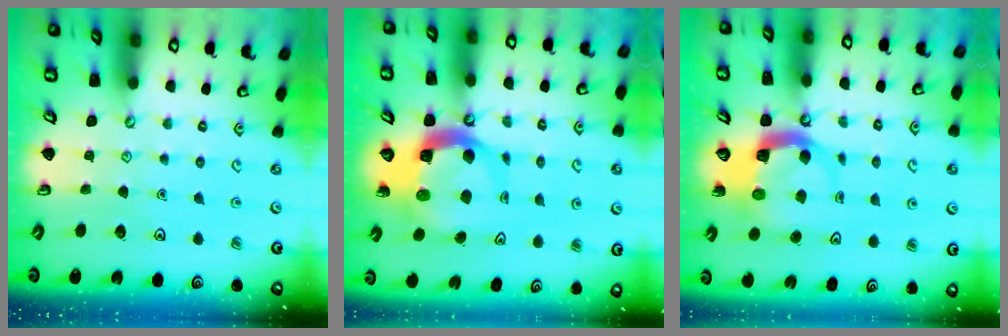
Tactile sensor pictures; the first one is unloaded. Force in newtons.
{"total": 8.6, "press": 8.6, "slide": 1.2}
{"total": 5.2, "press": 5.1, "slide": 0.5}